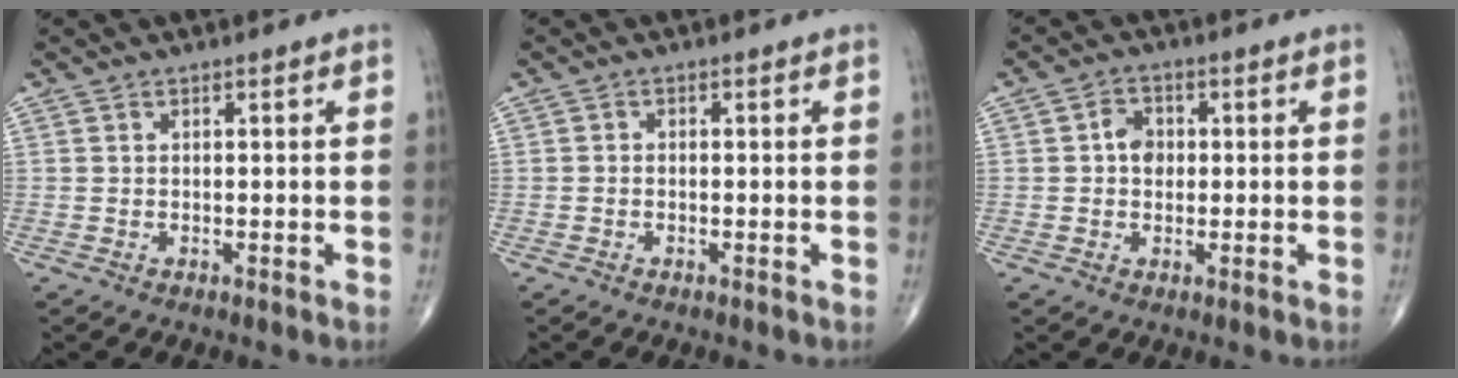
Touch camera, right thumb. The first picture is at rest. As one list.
[{"total": 0.5, "force": [-0.3, 0.4, 0.3], "torque": [-0.002, 0.001, -0.010]}, {"total": 3.9, "force": [0.3, 3.1, 2.4], "torque": [-0.025, 0.009, -0.002]}]